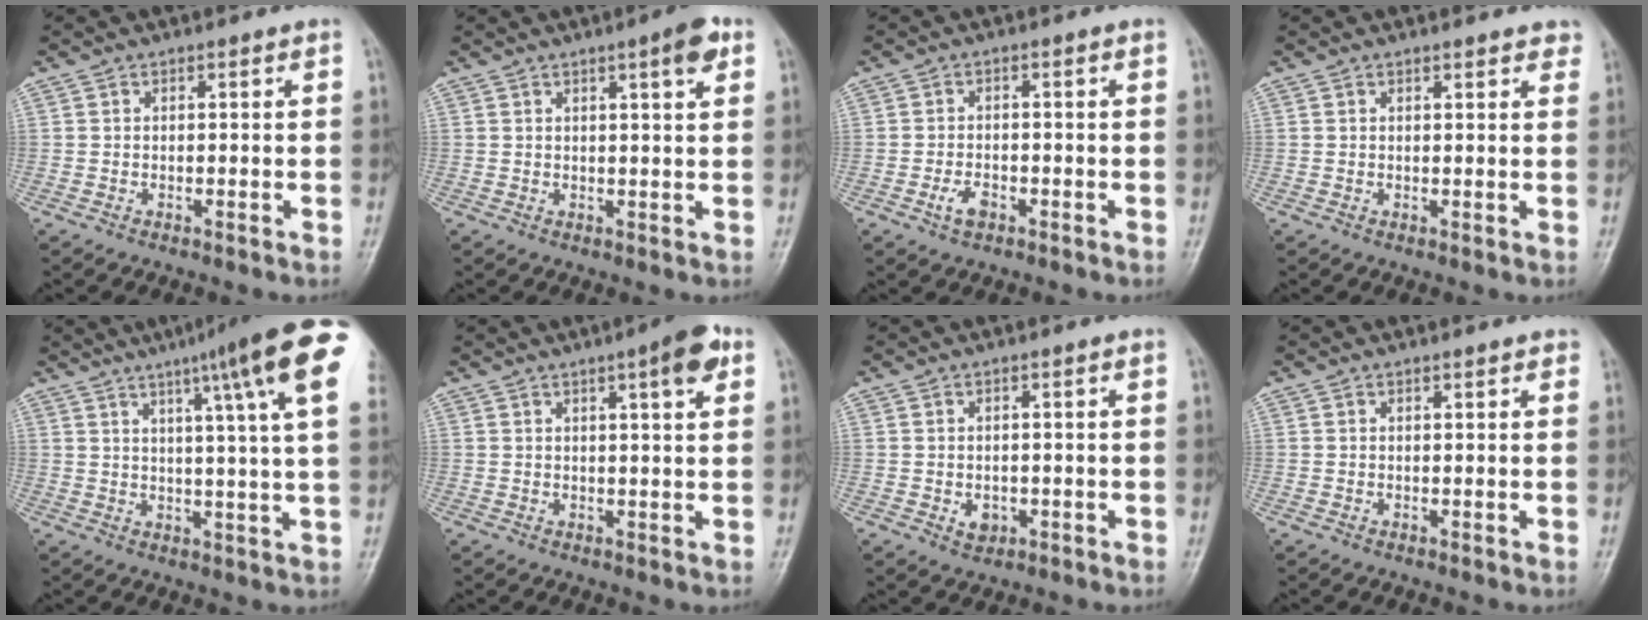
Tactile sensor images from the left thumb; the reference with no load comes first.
{"total": 4.4, "force": [2.3, 0.7, 3.7], "torque": [-0.049, -0.008, 0.030]}
{"total": 2.9, "force": [-1.5, 1.6, 1.9], "torque": [-0.039, 0.009, -0.025]}
{"total": 3.0, "force": [2.6, 1.0, 1.3], "torque": [0.006, -0.004, 0.021]}
{"total": 18.3, "force": [9.2, 1.1, 15.8], "torque": [-0.213, -0.014, 0.105]}
{"total": 6.2, "force": [3.0, 1.2, 5.3], "torque": [-0.067, -0.007, 0.038]}
{"total": 2.4, "force": [-0.5, 1.9, 1.4], "torque": [-0.013, 0.000, -0.002]}
{"total": 1.1, "force": [0.8, 0.3, 0.7], "torque": [-0.007, -0.002, 0.009]}